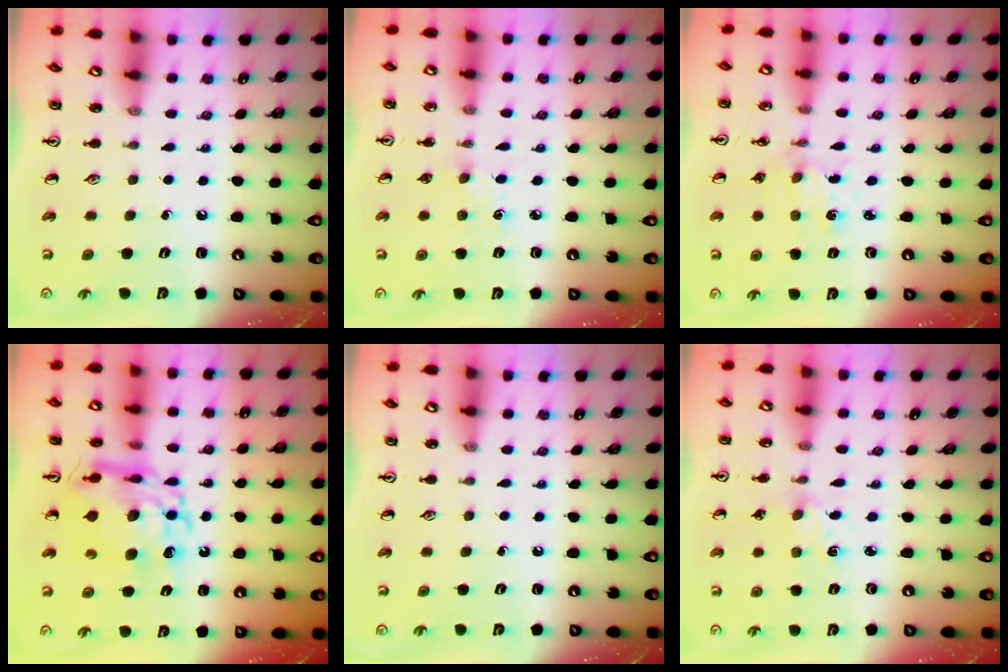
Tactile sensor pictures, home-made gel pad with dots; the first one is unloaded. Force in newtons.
{"total": 2.8, "press": 2.7, "slide": 0.4}
{"total": 1.5, "press": 1.5, "slide": 0.3}
{"total": 13.4, "press": 13.4, "slide": 1.1}
{"total": 0.0}
{"total": 1.9, "press": 1.9, "slide": 0.3}